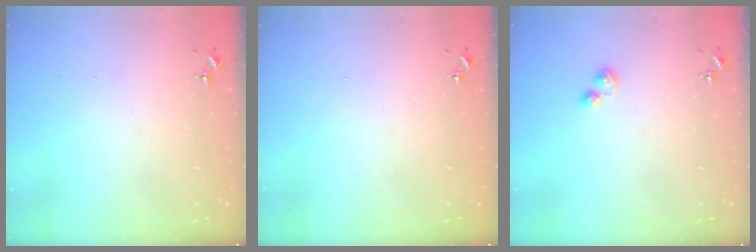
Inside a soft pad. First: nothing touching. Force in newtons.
{"total": 0.0}
{"total": 3.2, "press": 3.2, "slide": 0.4}